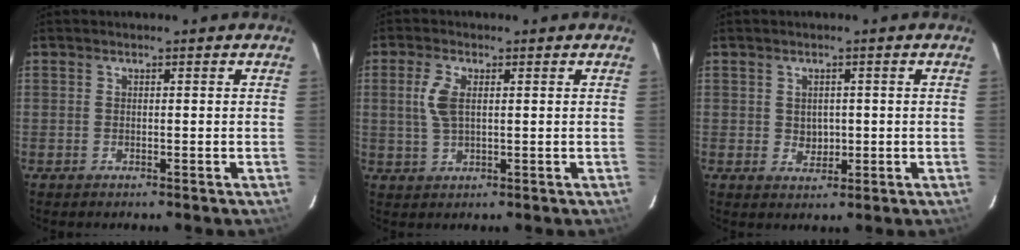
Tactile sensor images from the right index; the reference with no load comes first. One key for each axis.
{"total": 5.1, "fx": 1.0, "fy": 2.5, "fz": 4.4, "tx": -0.094, "ty": 0.004, "tz": 0.023}
{"total": 3.0, "fx": 0.0, "fy": 2.7, "fz": 1.4, "tx": -0.019, "ty": 0.000, "tz": 0.006}